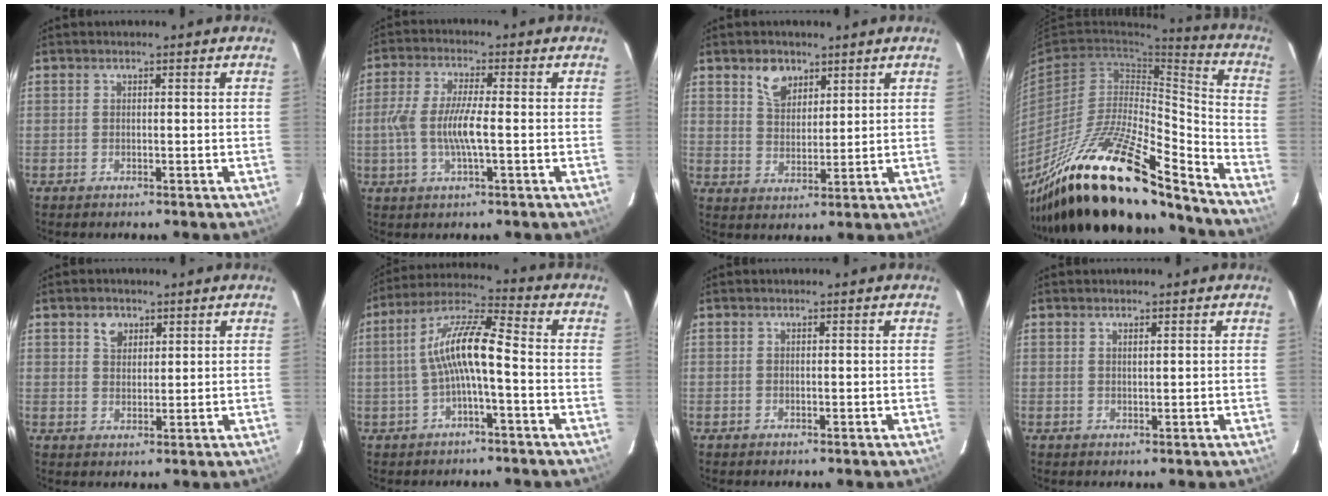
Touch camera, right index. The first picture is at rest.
{"total": 8.3, "force": [-1.3, 1.5, 8.1], "torque": [-0.163, -0.001, -0.027]}
{"total": 5.6, "force": [3.6, 3.5, 2.5], "torque": [-0.035, 0.005, 0.068]}
{"total": 29.3, "force": [-21.6, 6.7, 18.7], "torque": [-0.322, -0.039, -0.362]}
{"total": 3.3, "force": [1.9, 2.4, 1.3], "torque": [-0.015, 0.009, 0.035]}
{"total": 9.7, "force": [-1.6, 1.6, 9.5], "torque": [-0.198, 0.021, -0.032]}
{"total": 0.0}
{"total": 0.8, "force": [0.6, 0.1, 0.5], "torque": [-0.009, 0.001, 0.012]}